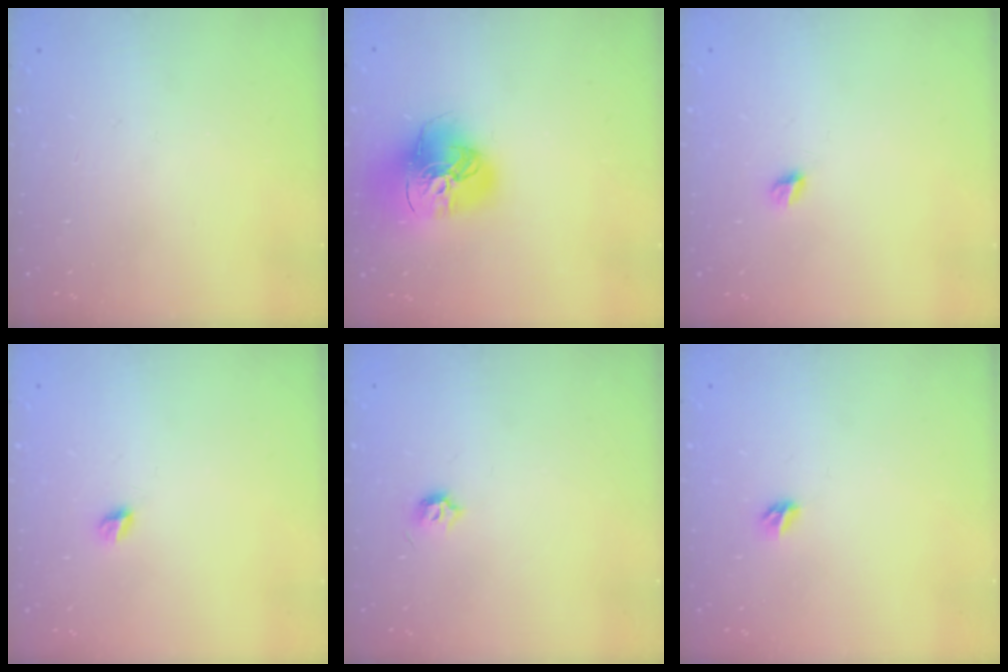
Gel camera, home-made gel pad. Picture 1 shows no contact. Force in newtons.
{"total": 17.6, "press": 17.5, "slide": 1.7}
{"total": 4.3, "press": 4.2, "slide": 0.5}
{"total": 4.3, "press": 4.2, "slide": 0.5}
{"total": 3.9, "press": 3.8, "slide": 0.7}
{"total": 3.8, "press": 3.8, "slide": 0.7}